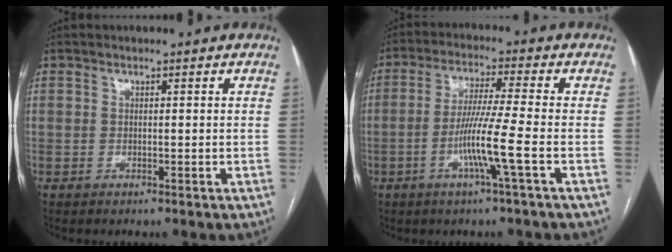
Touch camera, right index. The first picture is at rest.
{"total": 8.2, "force": [-2.8, -1.4, 7.6], "torque": [-0.146, -0.009, -0.057]}